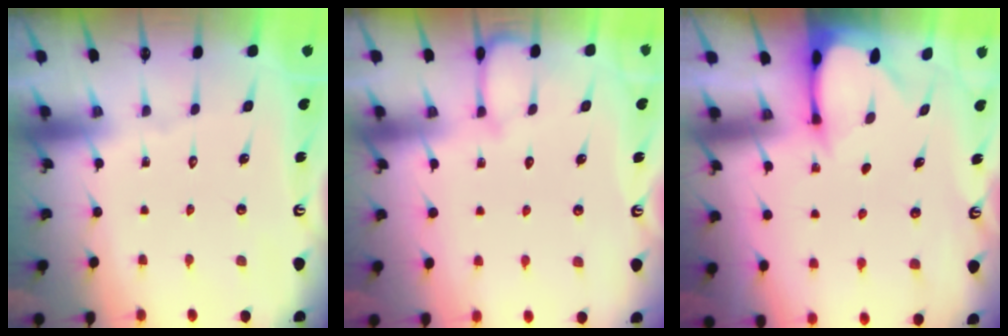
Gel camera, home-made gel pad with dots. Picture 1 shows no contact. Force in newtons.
{"total": 3.2, "press": 3.2, "slide": 0.5}
{"total": 2.4, "press": 2.3, "slide": 0.3}